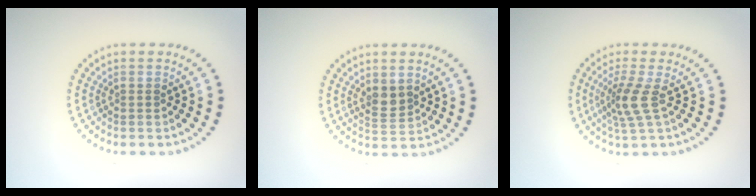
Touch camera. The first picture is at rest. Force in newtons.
{"total": 2.0, "press": 1.7, "slide": 1.0}
{"total": 2.8, "press": 2.1, "slide": 1.9}